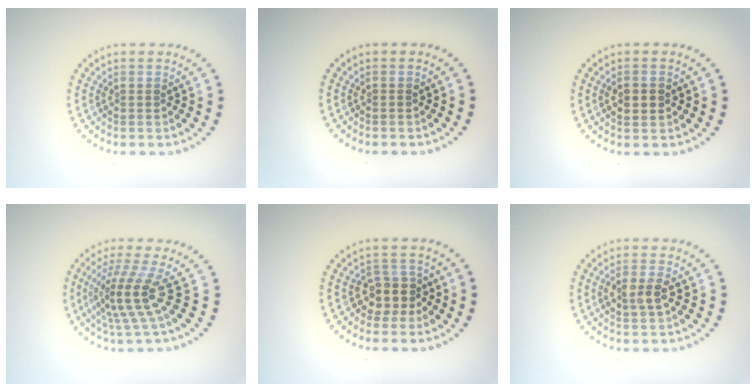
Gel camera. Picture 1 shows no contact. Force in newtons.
{"total": 0.0}
{"total": 2.5, "press": 2.5, "slide": 0.3}
{"total": 4.2, "press": 2.8, "slide": 3.1}
{"total": 2.7, "press": 2.5, "slide": 1.2}
{"total": 2.5, "press": 2.4, "slide": 0.6}